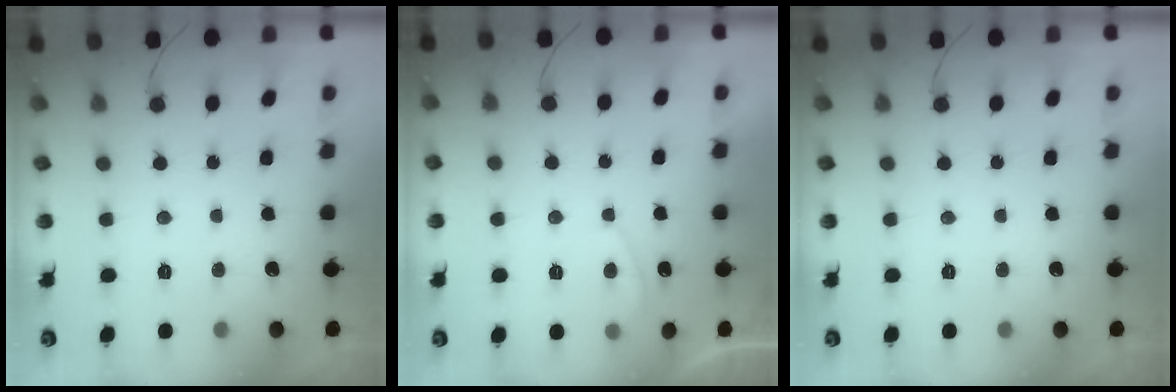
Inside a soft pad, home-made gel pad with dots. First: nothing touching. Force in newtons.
{"total": 2.4, "press": 2.3, "slide": 0.7}
{"total": 0.0}